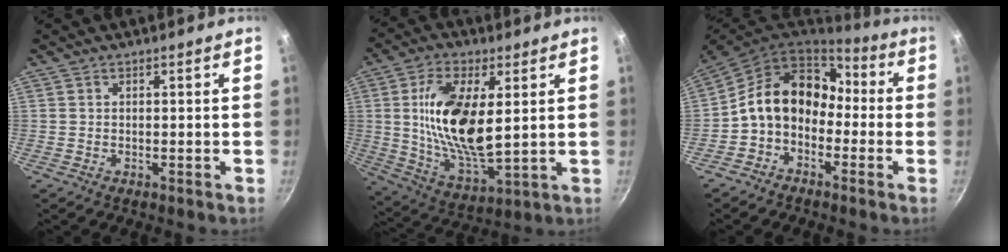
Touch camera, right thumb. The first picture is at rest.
{"total": 17.6, "force": [3.1, 8.0, 15.4], "torque": [-0.281, -0.017, 0.063]}
{"total": 13.4, "force": [-1.9, 10.4, 8.1], "torque": [-0.107, 0.059, -0.054]}